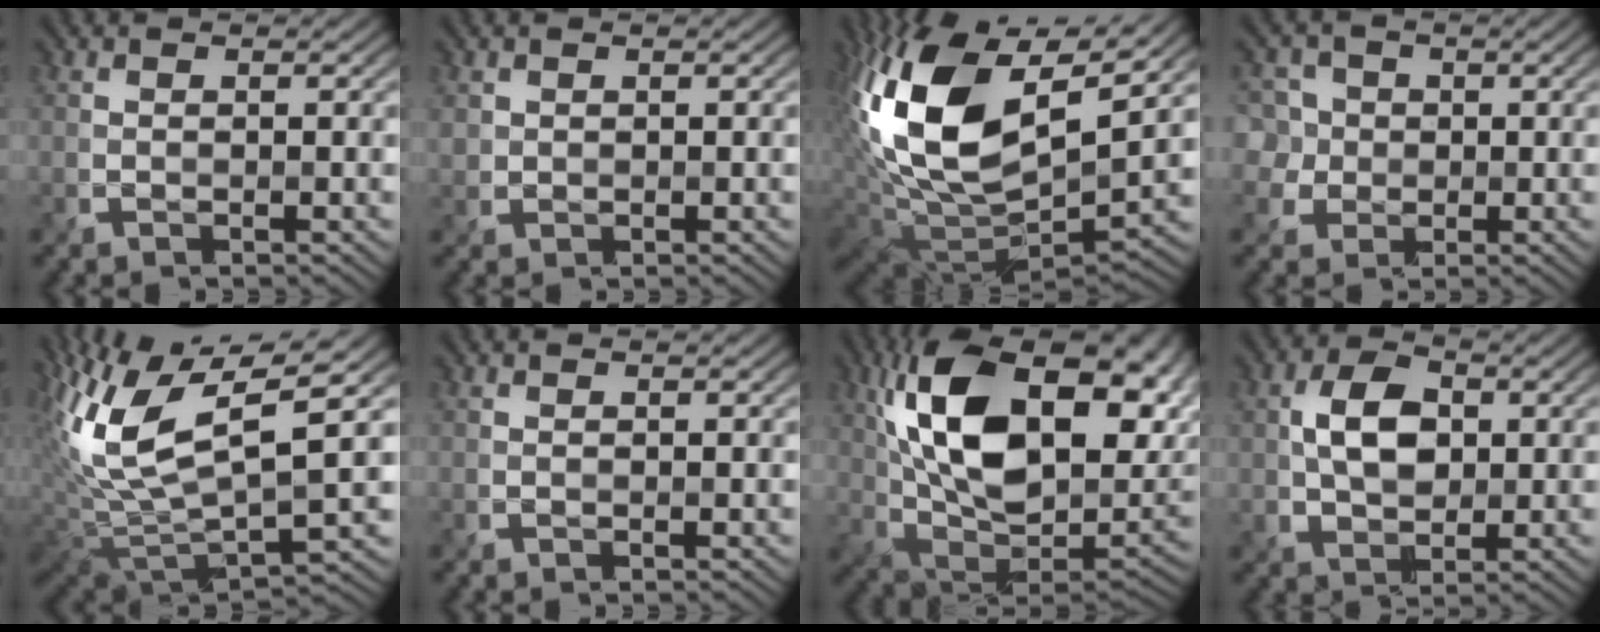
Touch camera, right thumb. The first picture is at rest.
{"total": 1.2, "force": [0.7, 1.0, 0.0], "torque": [-0.010, -0.003, 0.020]}
{"total": 18.7, "force": [6.6, 10.0, 14.3], "torque": [-0.326, 0.011, 0.124]}
{"total": 6.6, "force": [1.7, 5.8, 2.5], "torque": [-0.081, 0.023, 0.020]}
{"total": 14.8, "force": [5.2, 5.8, 12.6], "torque": [-0.277, 0.001, 0.101]}
{"total": 0.0}
{"total": 21.0, "force": [6.8, 11.8, 15.9], "torque": [-0.314, 0.018, 0.129]}
{"total": 6.0, "force": [0.8, 4.1, 4.2], "torque": [-0.087, 0.004, 0.012]}